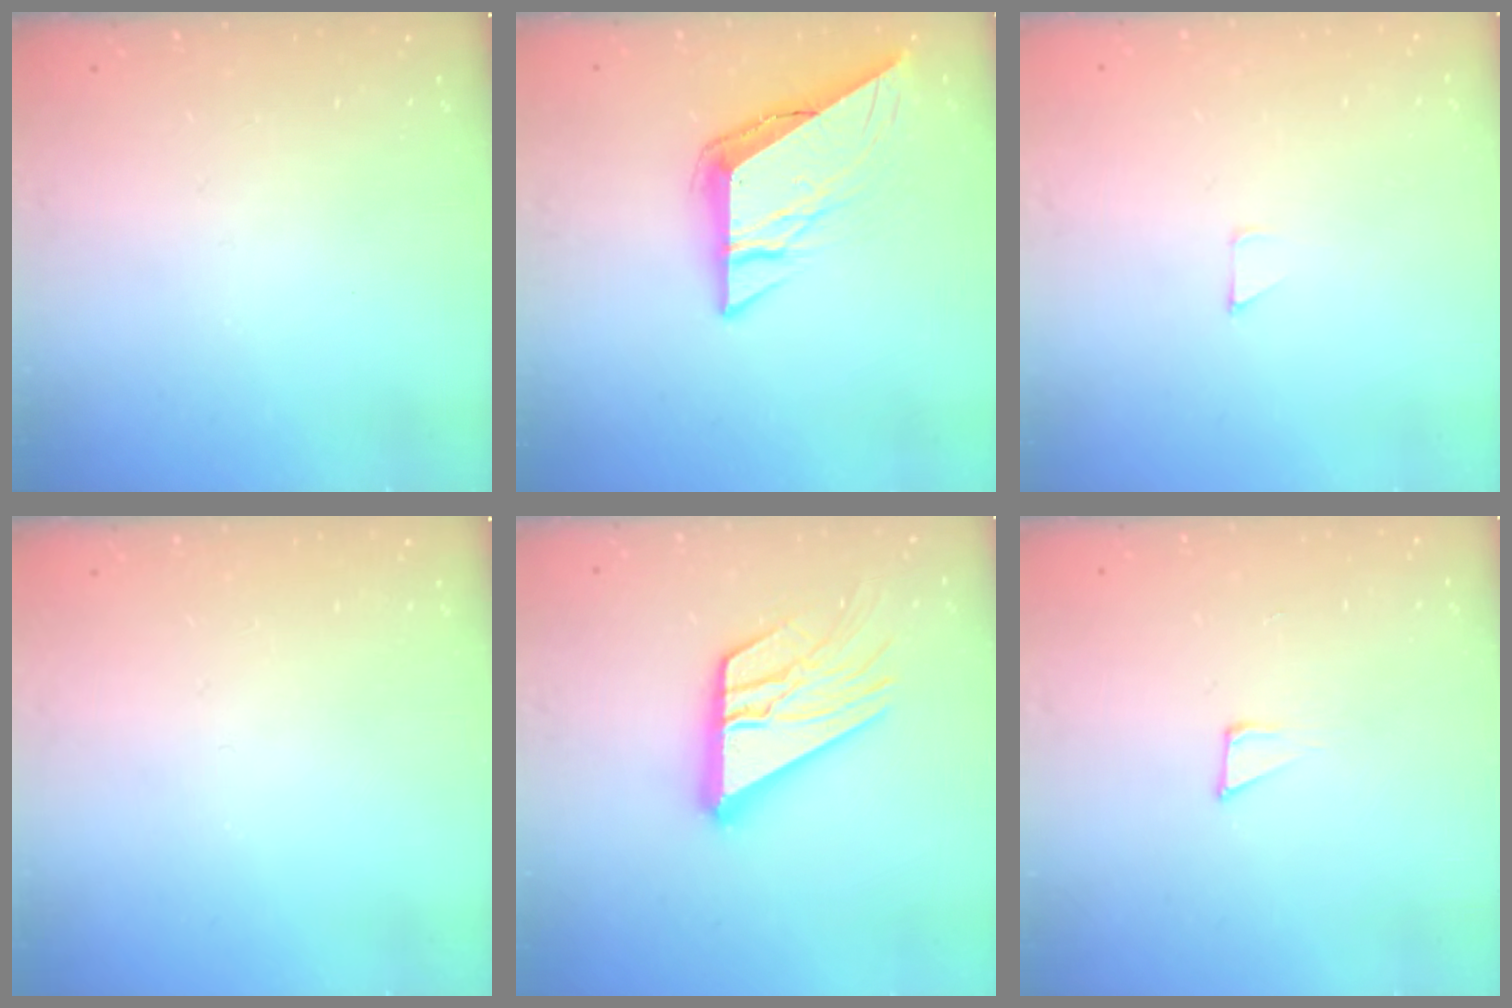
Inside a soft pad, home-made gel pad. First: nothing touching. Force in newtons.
{"total": 9.8, "press": 9.8, "slide": 0.6}
{"total": 2.7, "press": 2.7, "slide": 0.2}
{"total": 0.0}
{"total": 17.5, "press": 17.4, "slide": 1.7}
{"total": 5.5, "press": 5.4, "slide": 0.8}